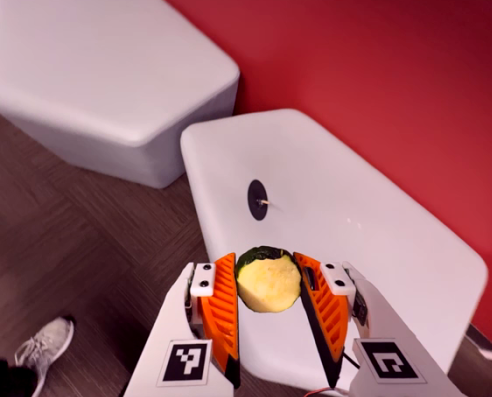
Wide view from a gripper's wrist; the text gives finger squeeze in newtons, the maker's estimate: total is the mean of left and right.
{"total": 10.7, "left": 11.4, "right": 10.1}